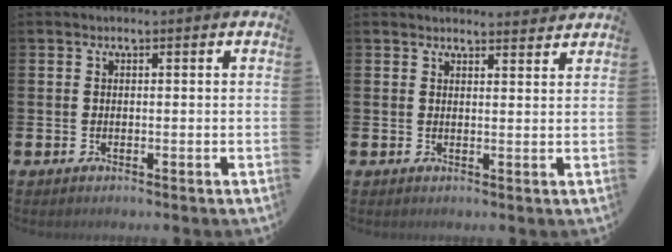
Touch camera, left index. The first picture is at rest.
{"total": 2.3, "force": [2.3, 0.2, -0.1], "torque": [0.010, -0.018, 0.040]}